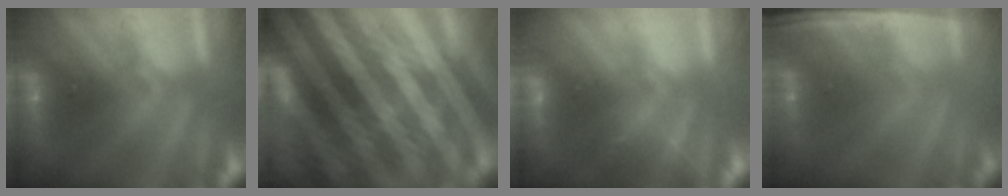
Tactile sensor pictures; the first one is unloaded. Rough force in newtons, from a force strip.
{"total": 9.3}
{"total": 2.8}
{"total": 1.3}